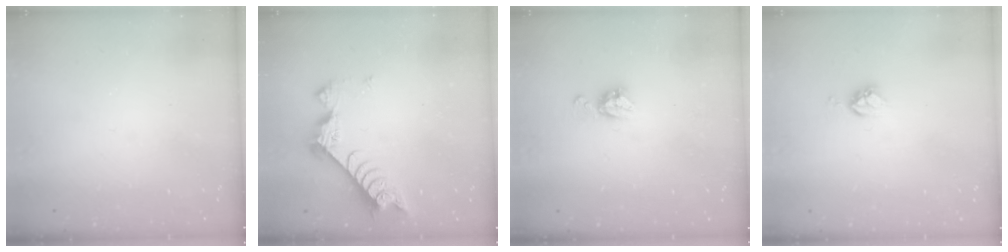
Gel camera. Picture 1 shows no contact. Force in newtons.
{"total": 7.4, "press": 7.3, "slide": 1.0}
{"total": 6.0, "press": 6.0, "slide": 0.4}
{"total": 5.4, "press": 5.4, "slide": 0.1}